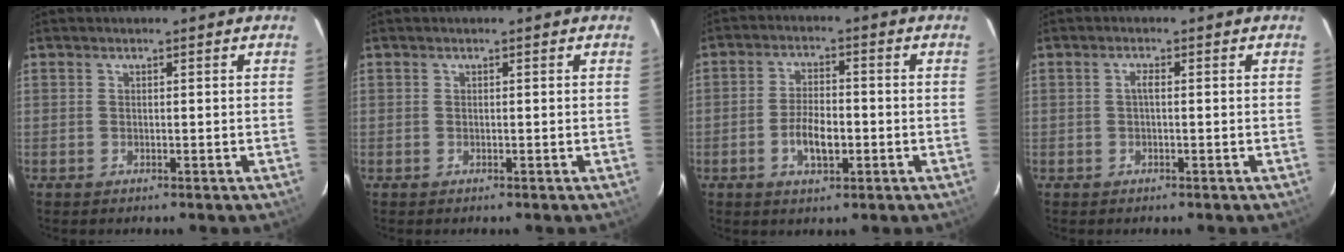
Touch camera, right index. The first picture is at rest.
{"total": 0.0}
{"total": 6.4, "force": [-2.1, 2.8, 5.3], "torque": [-0.109, 0.001, -0.035]}
{"total": 1.2, "force": [-0.1, 0.3, 1.2], "torque": [-0.022, 0.006, -0.004]}